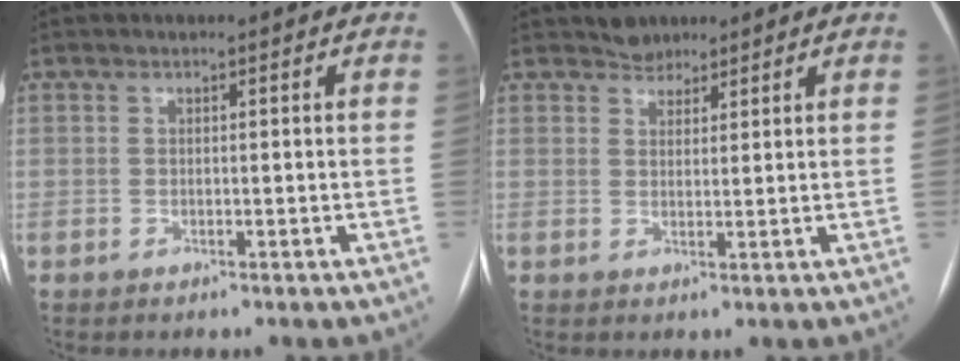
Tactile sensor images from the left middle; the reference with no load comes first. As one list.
[{"total": 2.5, "force": [2.1, 1.3, 0.0], "torque": [0.003, 0.005, 0.032]}]